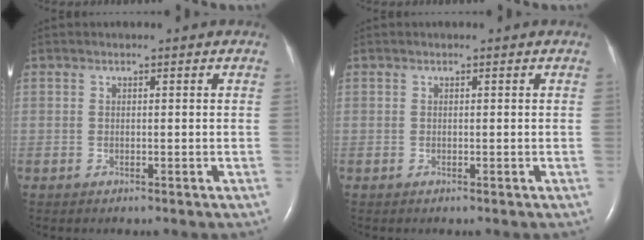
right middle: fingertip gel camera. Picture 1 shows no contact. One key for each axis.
{"total": 0.0}